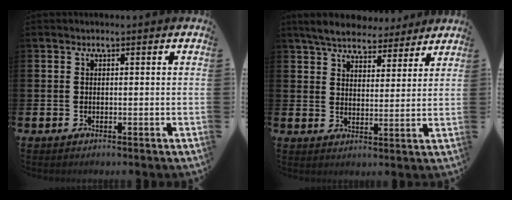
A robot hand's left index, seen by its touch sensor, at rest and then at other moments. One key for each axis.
{"total": 6.0, "fx": 5.7, "fy": 1.7, "fz": 1.0, "tx": -0.043, "ty": -0.027, "tz": 0.101}